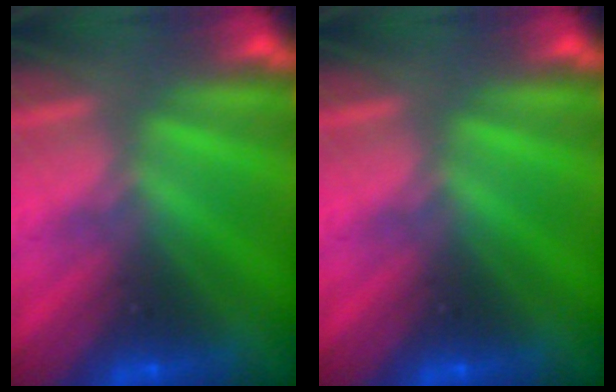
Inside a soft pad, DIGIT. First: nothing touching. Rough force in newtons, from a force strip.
{"total": 0.0}